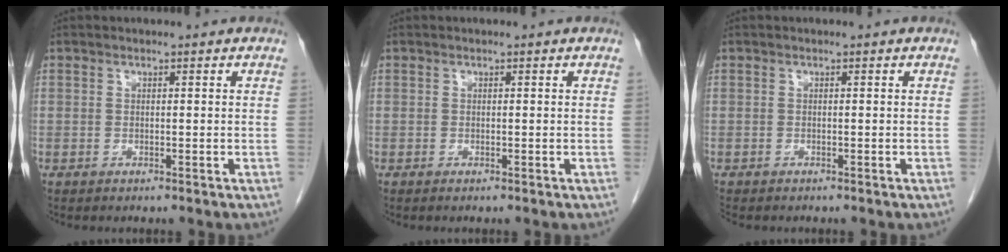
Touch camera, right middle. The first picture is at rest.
{"total": 0.0}
{"total": 1.3, "force": [-1.1, 0.5, 0.3], "torque": [-0.011, -0.002, -0.019]}